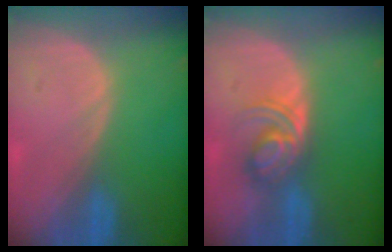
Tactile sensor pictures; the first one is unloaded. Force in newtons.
{"total": 5.7, "press": 5.2, "slide": 2.4}